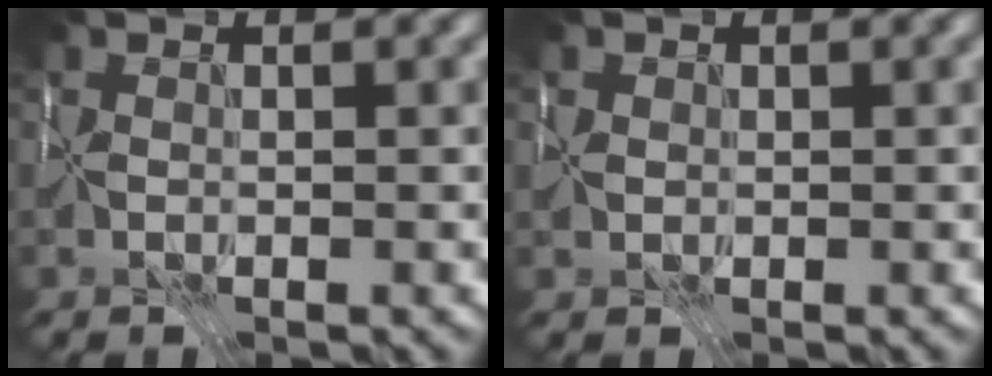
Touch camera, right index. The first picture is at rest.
{"total": 0.9, "force": [0.2, 0.9, 0.0], "torque": [0.000, 0.001, 0.001]}